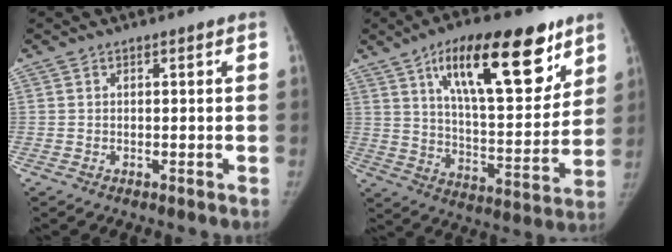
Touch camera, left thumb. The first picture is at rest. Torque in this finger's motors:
{"motor_torque": [0.28, 0.44, 1.84, -0.92, 0.22]}